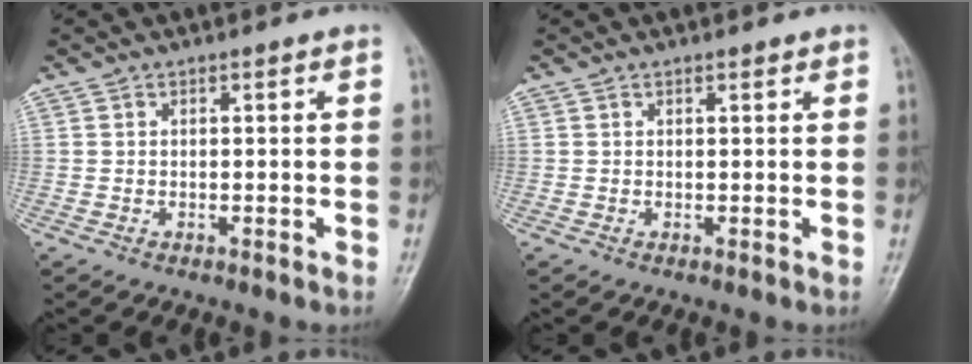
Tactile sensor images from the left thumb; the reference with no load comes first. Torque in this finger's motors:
{"motor_torque": [-0.26, -0.01, -0.02, 0.08, 0.05]}